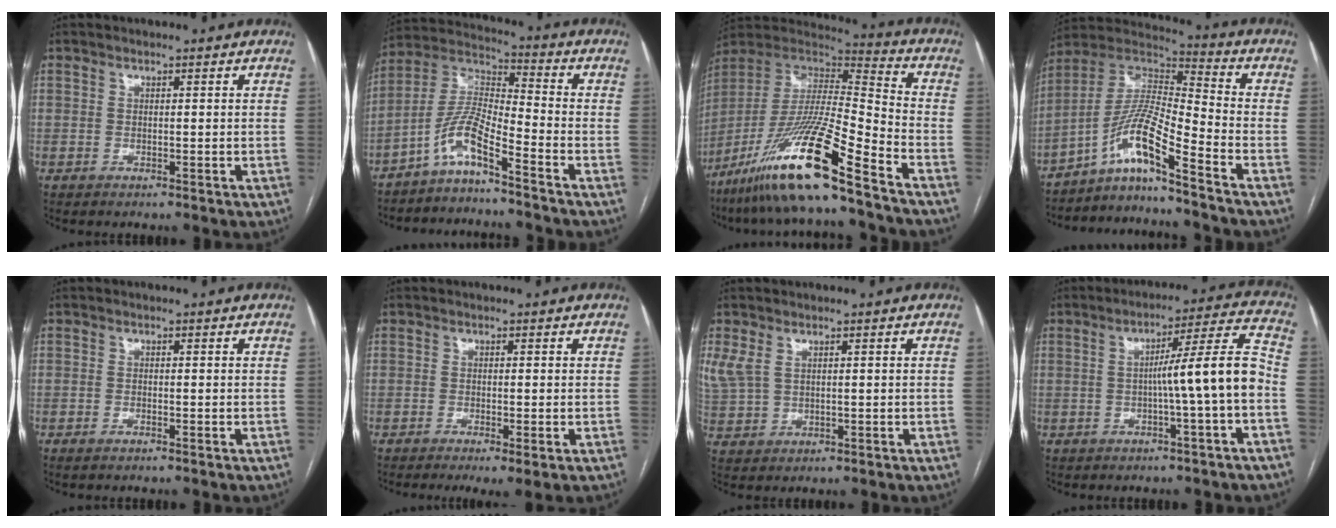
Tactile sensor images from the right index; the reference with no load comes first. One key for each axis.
{"total": 7.9, "fx": -5.5, "fy": 0.3, "fz": 5.7, "tx": -0.133, "ty": 0.009, "tz": -0.115}
{"total": 20.5, "fx": -14.0, "fy": -0.2, "fz": 15.0, "tx": -0.320, "ty": -0.031, "tz": -0.265}
{"total": 10.4, "fx": -7.0, "fy": -0.5, "fz": 7.6, "tx": -0.157, "ty": 0.014, "tz": -0.134}
{"total": 0.7, "fx": -0.5, "fy": 0.1, "fz": 0.4, "tx": -0.010, "ty": -0.002, "tz": -0.006}
{"total": 3.3, "fx": -1.7, "fy": 0.3, "fz": 2.8, "tx": -0.043, "ty": -0.013, "tz": -0.027}
{"total": 4.5, "fx": 2.0, "fy": 2.6, "fz": 3.1, "tx": -0.085, "ty": 0.009, "tz": 0.053}
{"total": 9.9, "fx": -2.0, "fy": -1.2, "fz": 9.6, "tx": -0.140, "ty": 0.023, "tz": -0.030}